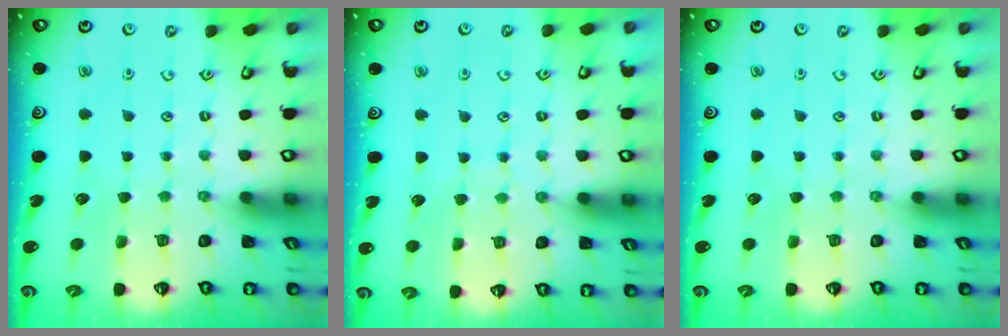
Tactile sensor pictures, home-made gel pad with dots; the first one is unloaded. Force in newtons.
{"total": 5.2, "press": 5.2, "slide": 0.4}
{"total": 0.0}